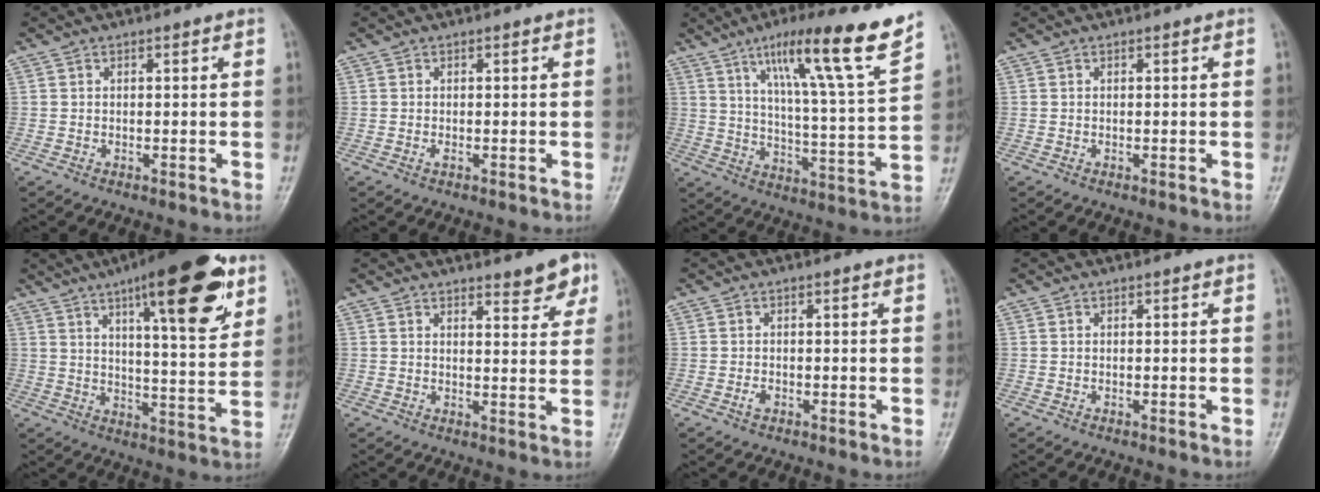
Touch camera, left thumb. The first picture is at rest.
{"total": 0.6, "force": [-0.1, 0.1, 0.6], "torque": [-0.010, 0.000, 0.000]}
{"total": 18.1, "force": [11.5, 0.9, 13.9], "torque": [-0.202, -0.055, 0.178]}
{"total": 0.0}
{"total": 19.6, "force": [10.4, 5.2, 15.8], "torque": [-0.199, -0.039, 0.150]}
{"total": 5.2, "force": [3.7, 1.7, 3.2], "torque": [-0.020, -0.024, 0.046]}
{"total": 1.2, "force": [-0.5, 0.7, 0.8], "torque": [-0.016, 0.001, -0.011]}
{"total": 0.0}